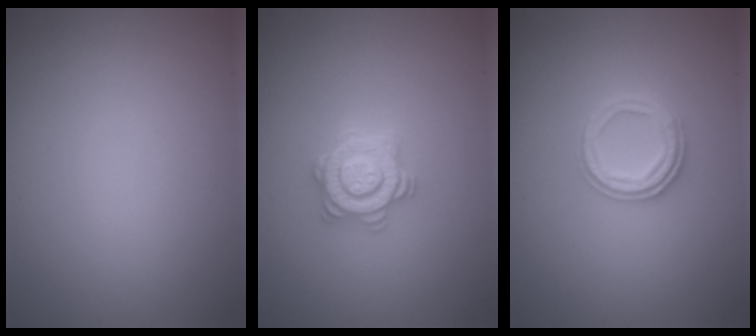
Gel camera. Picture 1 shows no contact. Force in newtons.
{"total": 3.3, "press": 3.2, "slide": 0.9}
{"total": 2.5, "press": 2.4, "slide": 0.6}